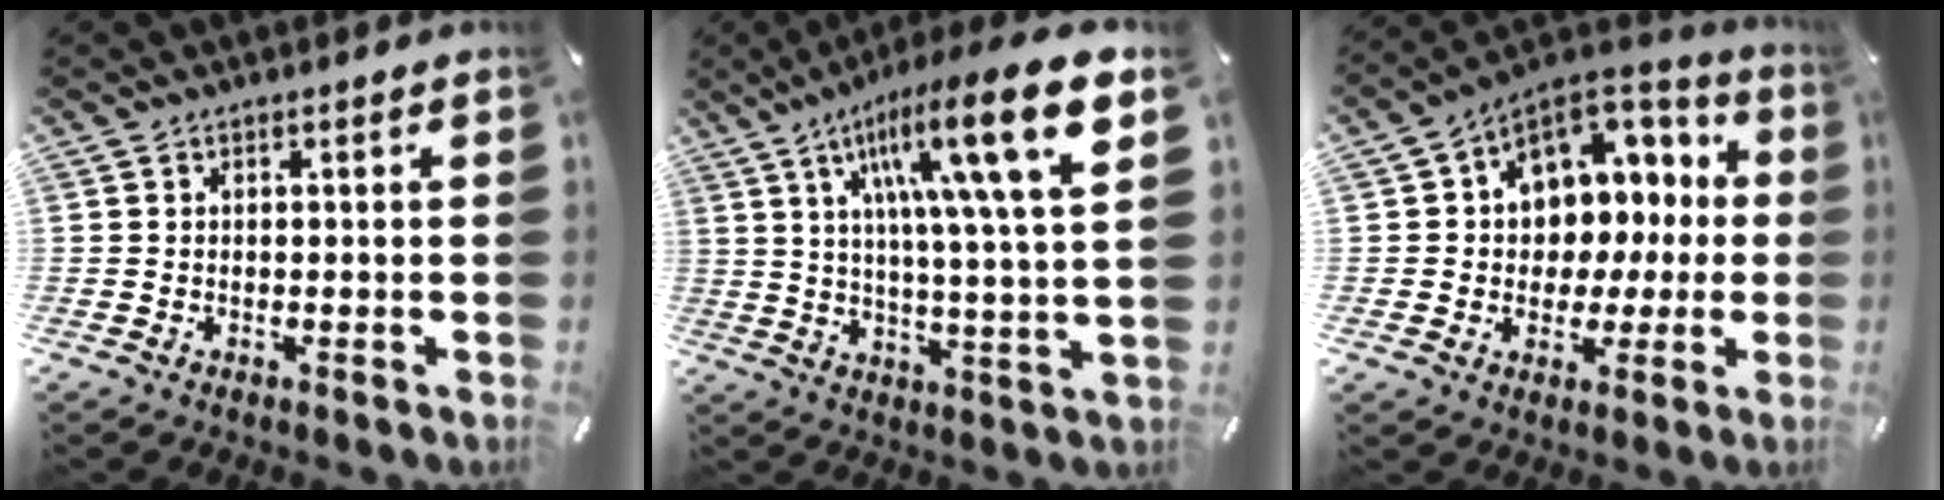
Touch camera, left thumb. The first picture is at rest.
{"total": 22.4, "force": [9.5, 3.4, 20.0], "torque": [-0.323, -0.046, 0.130]}
{"total": 10.0, "force": [2.6, 9.0, 3.6], "torque": [-0.054, -0.031, 0.056]}